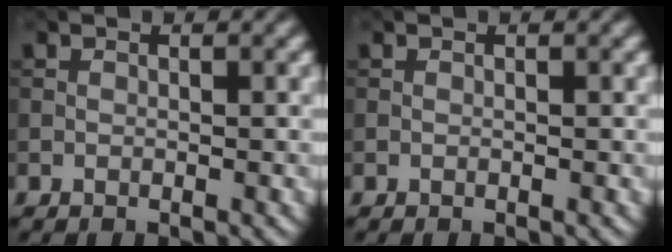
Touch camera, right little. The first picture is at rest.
{"total": 0.0}